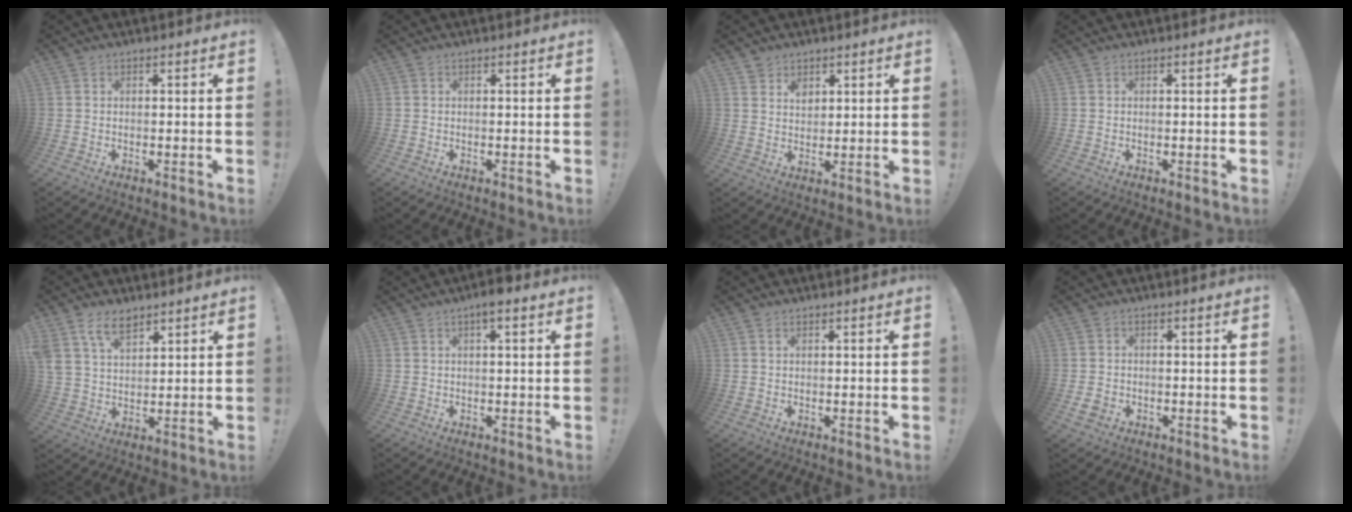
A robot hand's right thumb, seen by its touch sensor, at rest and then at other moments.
{"total": 0.0}
{"total": 4.5, "force": [2.9, 3.3, 1.0], "torque": [-0.009, -0.016, 0.052]}
{"total": 0.0}
{"total": 9.1, "force": [6.3, 4.9, 4.4], "torque": [-0.081, -0.024, 0.121]}
{"total": 3.0, "force": [1.2, 0.5, 2.7], "torque": [-0.028, -0.006, 0.013]}
{"total": 0.8, "force": [0.6, 0.2, 0.5], "torque": [-0.010, 0.000, 0.011]}
{"total": 3.0, "force": [-0.7, 2.4, 1.5], "torque": [-0.023, -0.001, -0.012]}